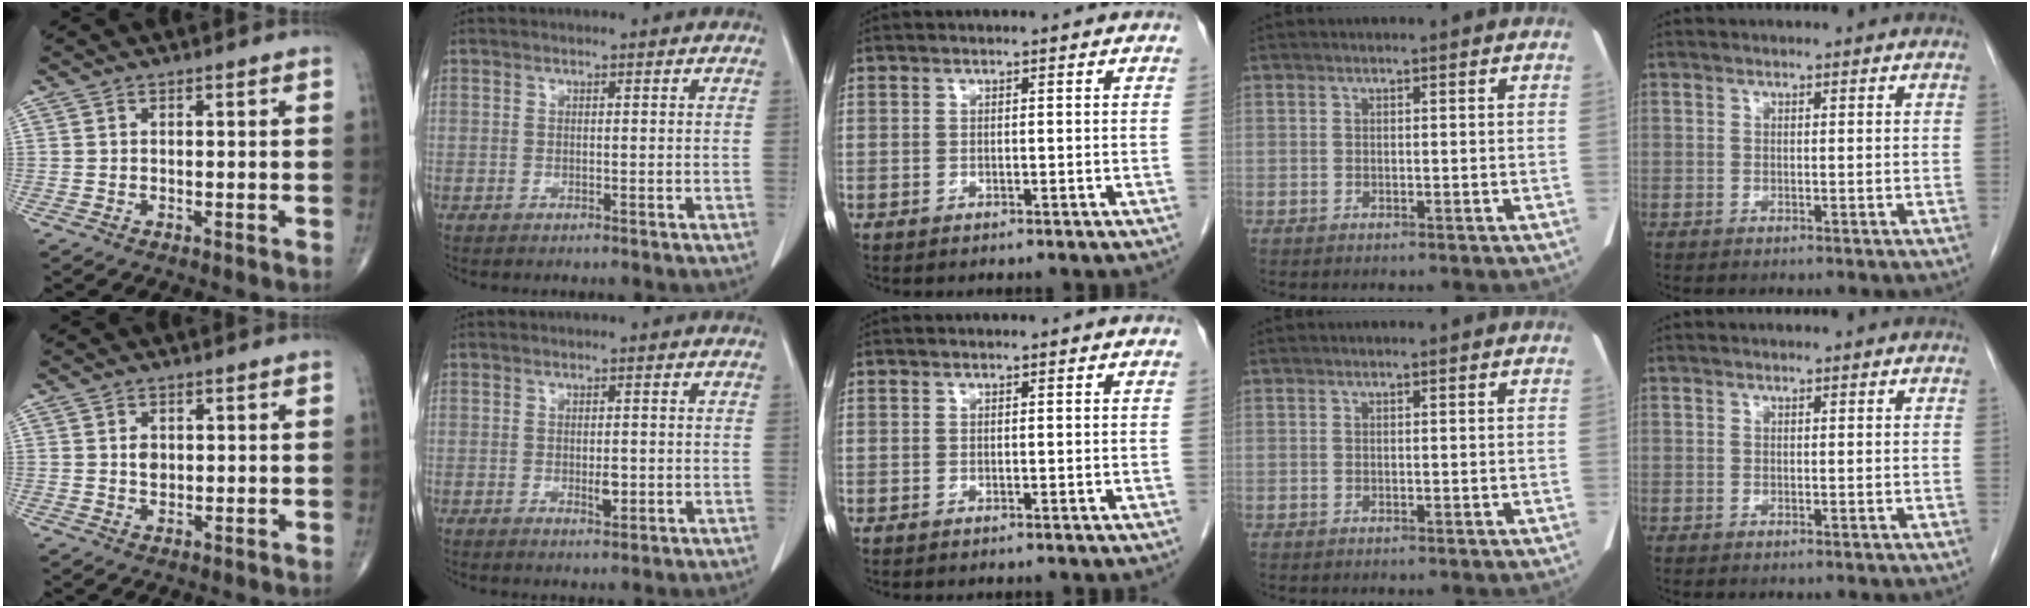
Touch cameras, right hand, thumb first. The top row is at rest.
{"thumb": {"total": 2.0, "force": [0.4, 1.4, 1.3], "torque": [-0.014, -0.002, 0.008]}, "index": {"total": 1.9, "force": [-0.4, 0.8, 1.7], "torque": [-0.029, -0.002, -0.002]}}